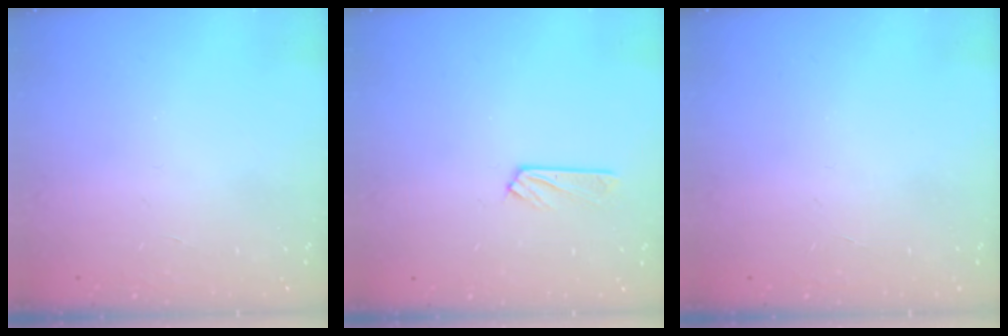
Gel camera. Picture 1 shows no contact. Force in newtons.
{"total": 3.0, "press": 3.0, "slide": 0.4}
{"total": 0.0}